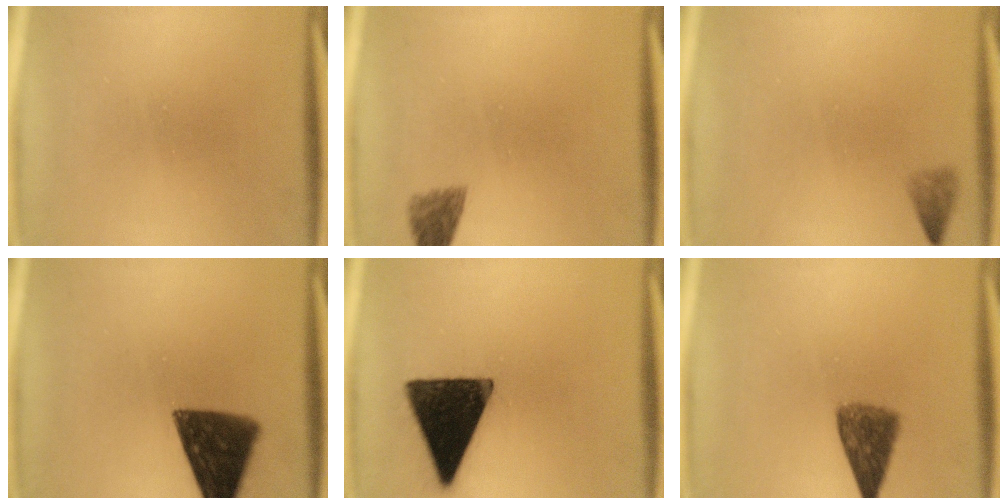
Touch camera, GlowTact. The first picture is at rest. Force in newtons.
{"total": 2.0}
{"total": 2.1}
{"total": 12.4}
{"total": 16.2}
{"total": 6.3}